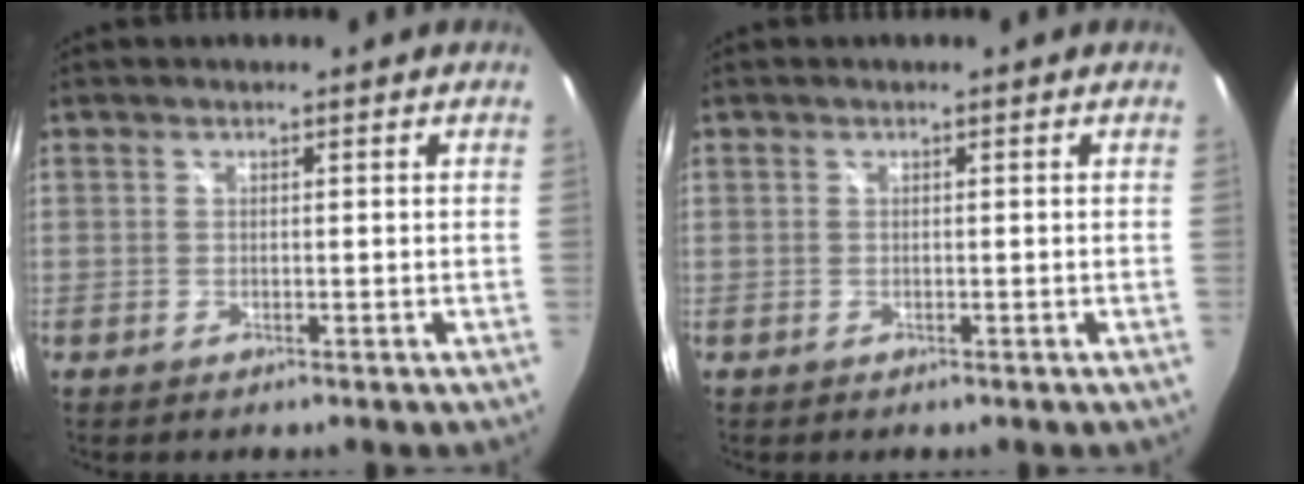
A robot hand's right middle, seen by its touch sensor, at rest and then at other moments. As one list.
[{"total": 0.0}]